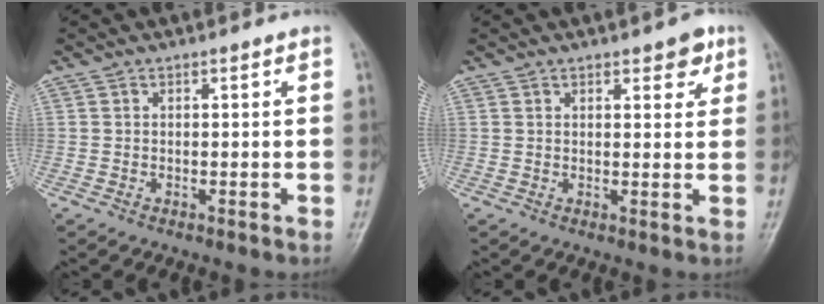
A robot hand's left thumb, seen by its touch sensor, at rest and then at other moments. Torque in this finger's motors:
{"motor_torque": [-0.01, 0.00, -0.05, -0.03, 0.07]}